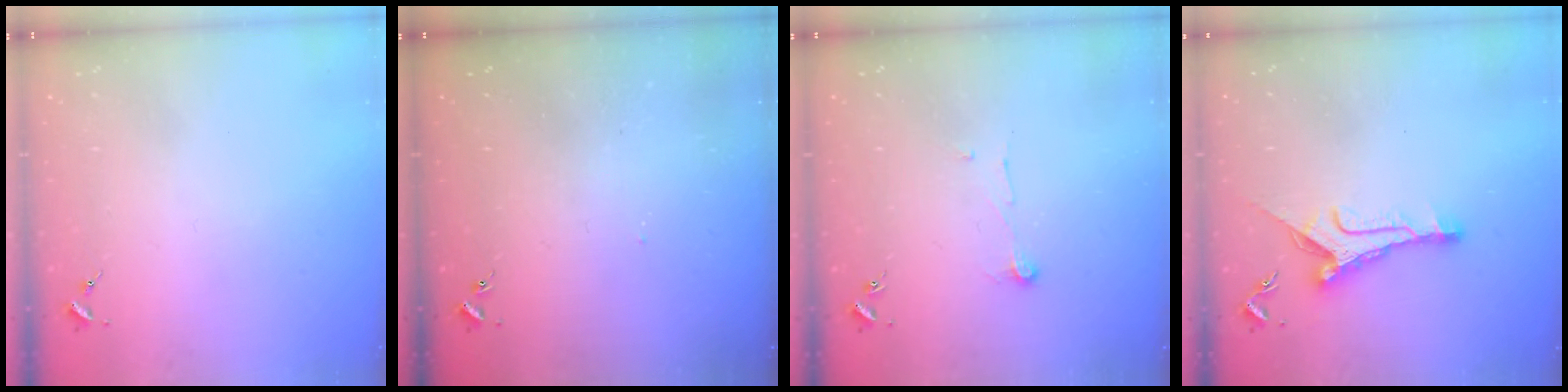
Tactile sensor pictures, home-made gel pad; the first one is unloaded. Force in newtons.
{"total": 2.9, "press": 2.9, "slide": 0.2}
{"total": 6.0, "press": 5.9, "slide": 0.7}
{"total": 9.9, "press": 9.9, "slide": 0.4}